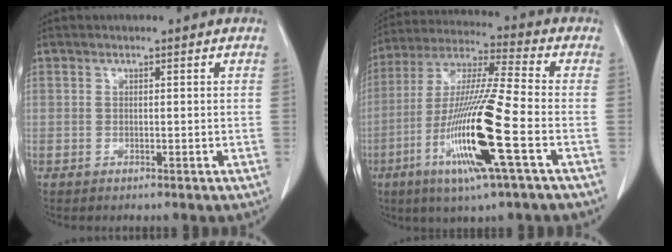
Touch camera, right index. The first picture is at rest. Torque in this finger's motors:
{"motor_torque": [1.83, -0.31, 1.05, 0.21]}